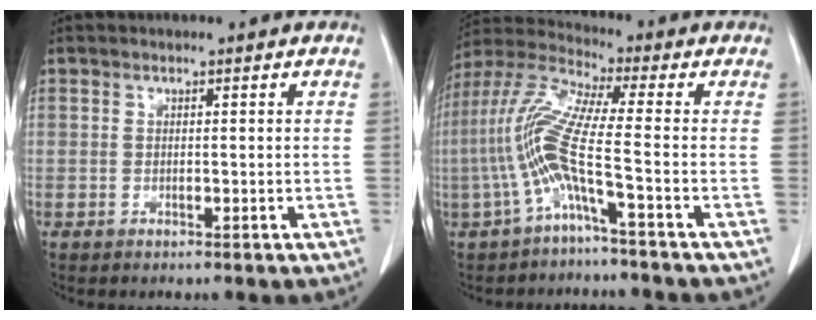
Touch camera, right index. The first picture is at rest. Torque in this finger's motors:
{"motor_torque": [1.73, -0.40, 0.38, 0.21]}